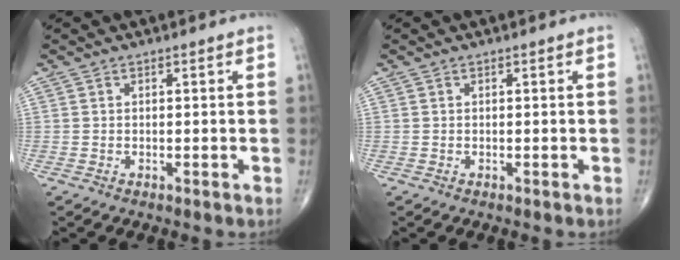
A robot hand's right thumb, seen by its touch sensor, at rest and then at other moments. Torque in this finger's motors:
{"motor_torque": [0.00, 0.00, -0.08, 0.08, 0.00]}